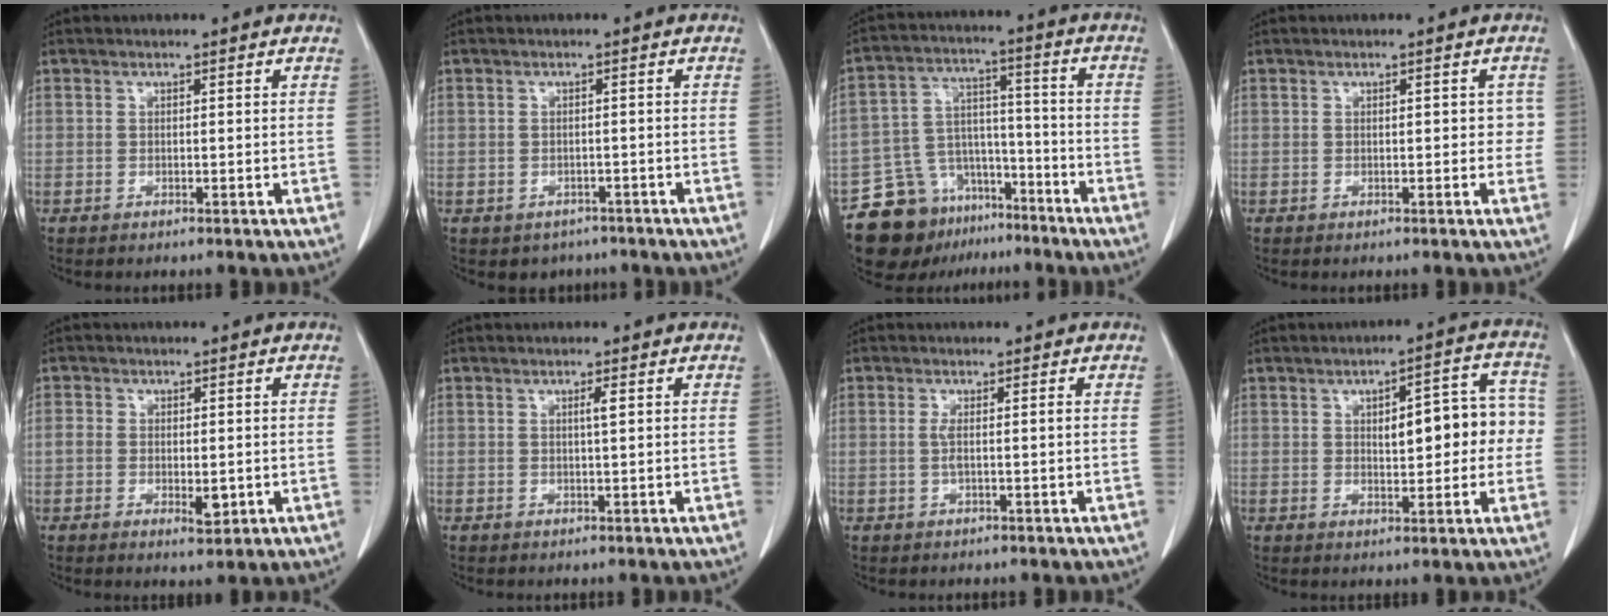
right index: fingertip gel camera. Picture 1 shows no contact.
{"total": 3.3, "force": [-2.4, 2.3, 0.3], "torque": [-0.003, 0.010, -0.028]}
{"total": 13.4, "force": [-9.7, 8.1, 4.3], "torque": [-0.075, 0.051, -0.158]}
{"total": 2.4, "force": [0.1, 1.4, 1.9], "torque": [-0.013, 0.009, 0.000]}
{"total": 4.1, "force": [-0.7, 2.2, 3.3], "torque": [-0.048, -0.001, -0.005]}
{"total": 1.1, "force": [0.3, -0.1, 1.0], "torque": [-0.019, 0.001, 0.004]}
{"total": 1.5, "force": [0.0, -0.1, 1.5], "torque": [-0.030, 0.001, 0.000]}
{"total": 9.8, "force": [0.7, 3.8, 9.0], "torque": [-0.109, 0.036, 0.014]}